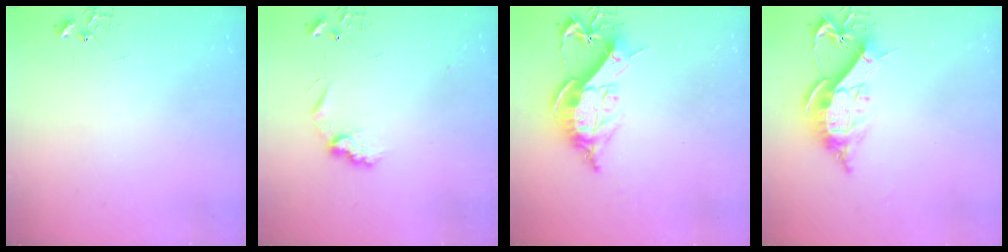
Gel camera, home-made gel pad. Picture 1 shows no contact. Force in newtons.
{"total": 8.4, "press": 8.4, "slide": 0.3}
{"total": 14.4, "press": 14.4, "slide": 1.2}
{"total": 13.0, "press": 12.9, "slide": 1.5}